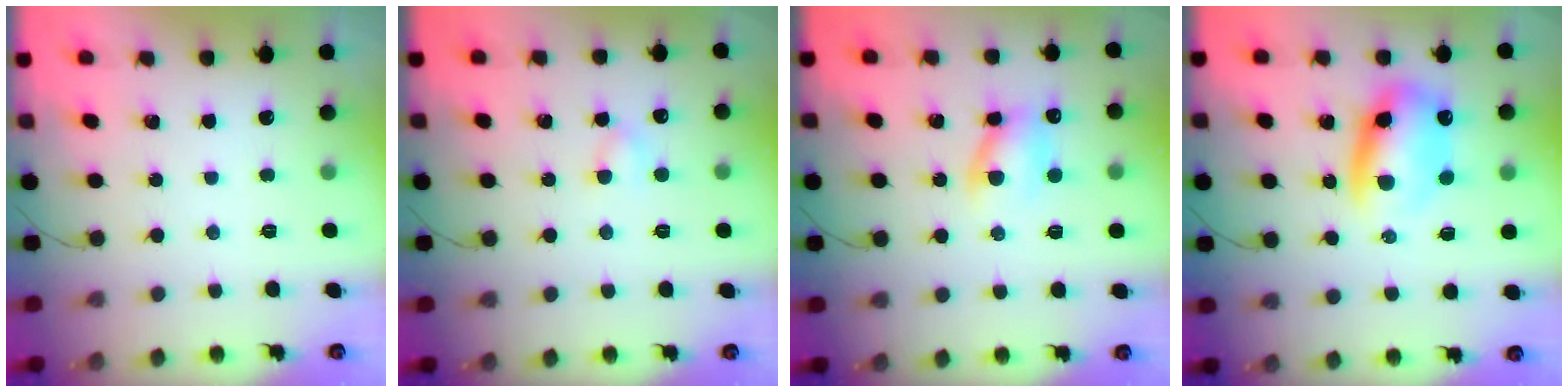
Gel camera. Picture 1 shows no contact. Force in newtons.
{"total": 3.0, "press": 2.8, "slide": 1.1}
{"total": 8.4, "press": 8.3, "slide": 1.2}
{"total": 10.4, "press": 10.0, "slide": 2.7}